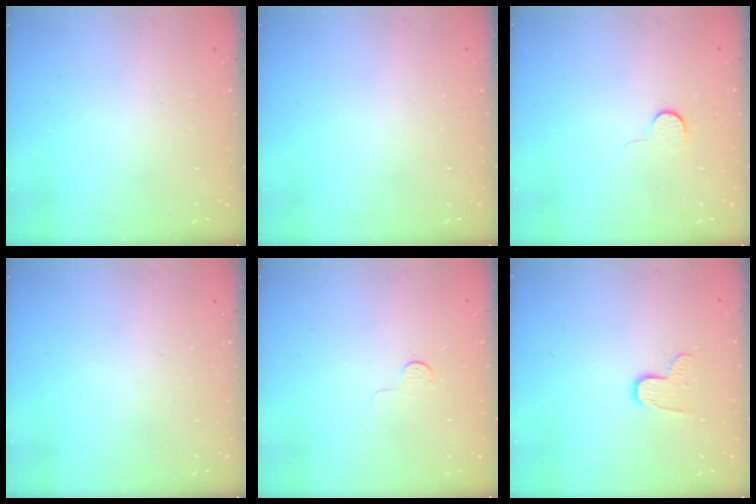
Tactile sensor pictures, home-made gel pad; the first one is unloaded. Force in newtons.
{"total": 0.0}
{"total": 4.6, "press": 4.6, "slide": 0.5}
{"total": 0.0}
{"total": 3.1, "press": 3.1, "slide": 0.3}
{"total": 7.7, "press": 7.7, "slide": 0.3}